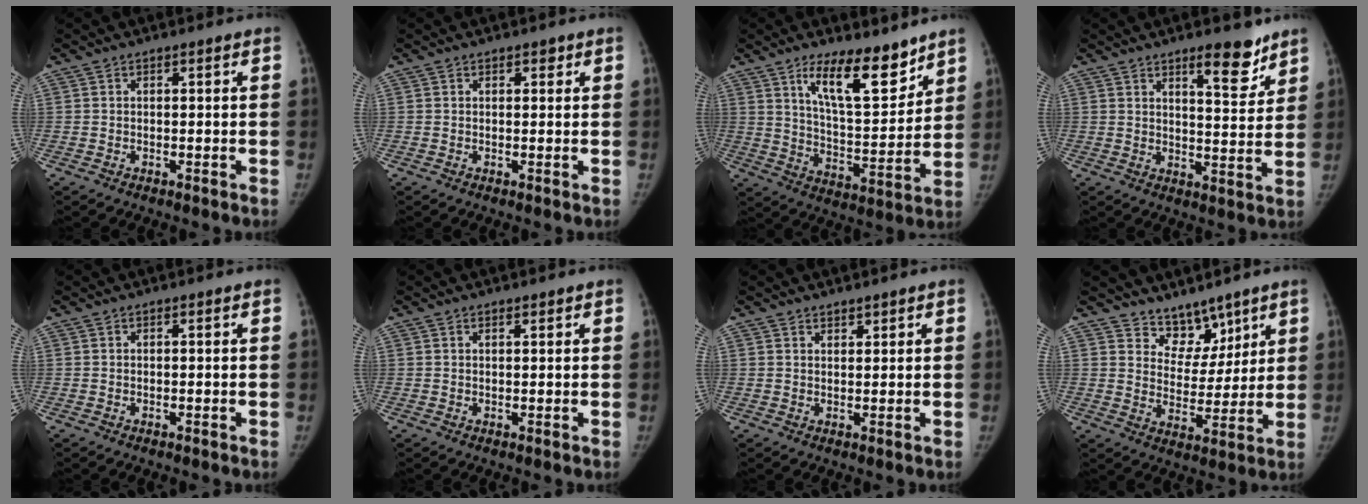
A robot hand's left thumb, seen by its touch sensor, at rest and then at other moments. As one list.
[{"total": 1.1, "force": [0.7, 0.7, 0.5], "torque": [0.003, -0.003, 0.007]}, {"total": 14.6, "force": [9.8, 5.0, 9.6], "torque": [-0.119, -0.077, 0.173]}, {"total": 8.5, "force": [6.1, 2.5, 5.4], "torque": [-0.053, -0.046, 0.090]}, {"total": 0.0}, {"total": 0.8, "force": [0.7, 0.3, 0.3], "torque": [-0.004, -0.005, 0.010]}, {"total": 1.4, "force": [1.3, 0.5, 0.3], "torque": [0.008, -0.010, 0.021]}, {"total": 7.6, "force": [6.2, 4.1, 1.4], "torque": [0.018, -0.054, 0.117]}]